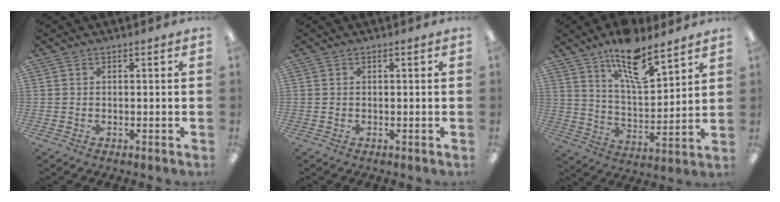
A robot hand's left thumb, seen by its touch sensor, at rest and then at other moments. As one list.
[{"total": 0.0}, {"total": 14.8, "force": [10.7, 5.0, 8.9], "torque": [-0.142, -0.059, 0.181]}]